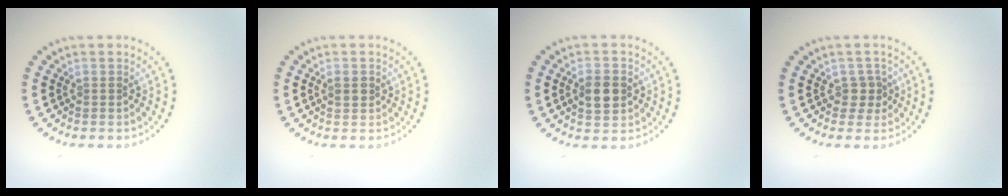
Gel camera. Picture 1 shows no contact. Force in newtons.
{"total": 1.2, "press": 1.2, "slide": 0.2}
{"total": 3.3, "press": 3.3, "slide": 0.0}
{"total": 1.7, "press": 1.4, "slide": 1.0}